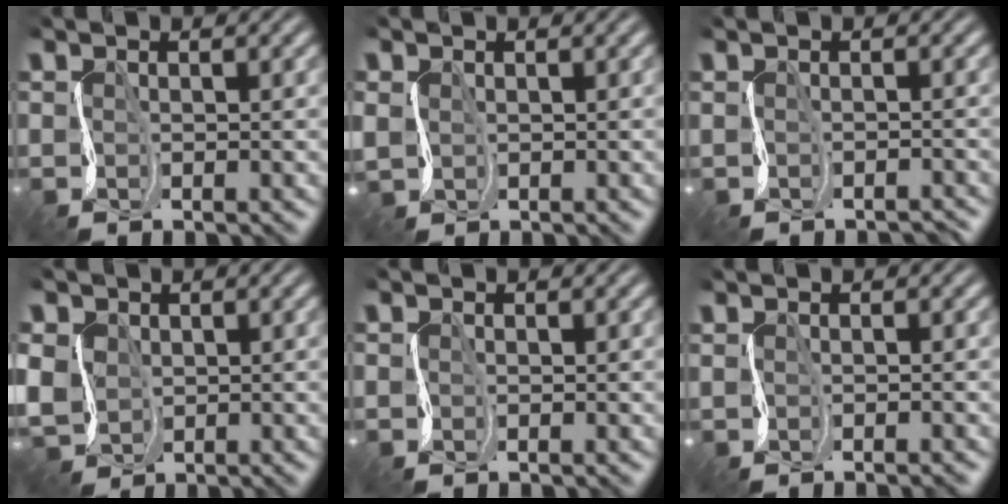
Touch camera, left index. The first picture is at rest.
{"total": 1.0, "force": [0.3, 0.9, 0.5], "torque": [-0.015, -0.001, 0.002]}
{"total": 1.2, "force": [-1.1, 0.3, 0.5], "torque": [-0.005, -0.010, -0.019]}
{"total": 3.7, "force": [0.2, 3.3, 1.7], "torque": [-0.057, 0.000, -0.002]}
{"total": 0.0}
{"total": 0.9, "force": [-0.2, 0.2, 0.9], "torque": [-0.015, -0.006, -0.014]}